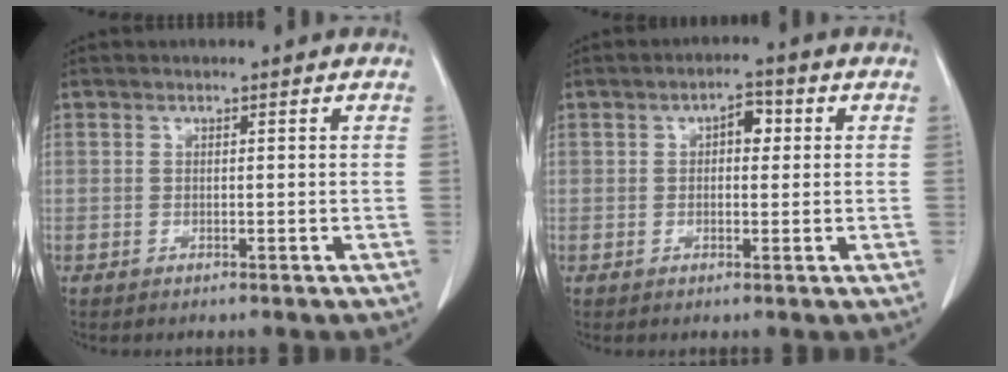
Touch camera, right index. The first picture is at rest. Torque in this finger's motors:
{"motor_torque": [0.36, 0.00, 0.03, 0.02]}